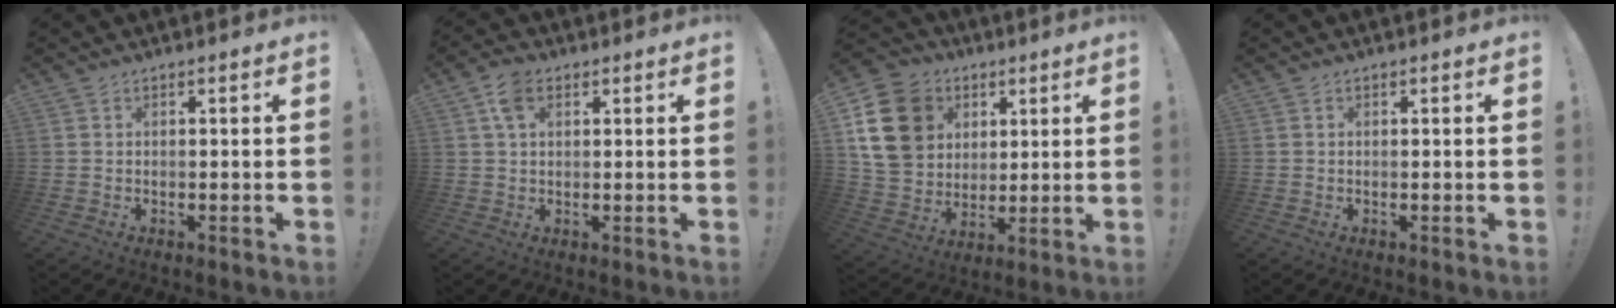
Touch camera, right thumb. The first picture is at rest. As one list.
[{"total": 6.1, "force": [2.6, 3.5, 4.3], "torque": [-0.084, 0.004, 0.051]}, {"total": 17.9, "force": [5.4, 14.6, 8.9], "torque": [-0.149, -0.015, 0.115]}, {"total": 0.0}]